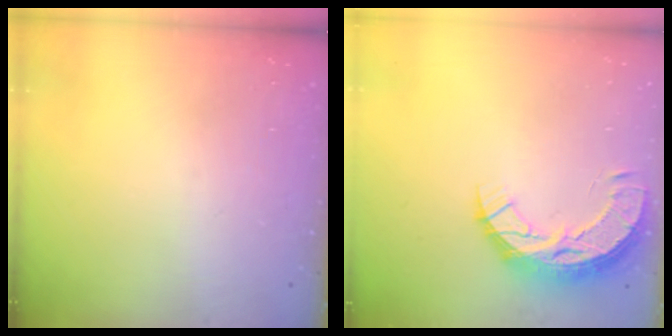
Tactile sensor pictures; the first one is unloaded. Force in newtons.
{"total": 11.8, "press": 11.8, "slide": 1.0}